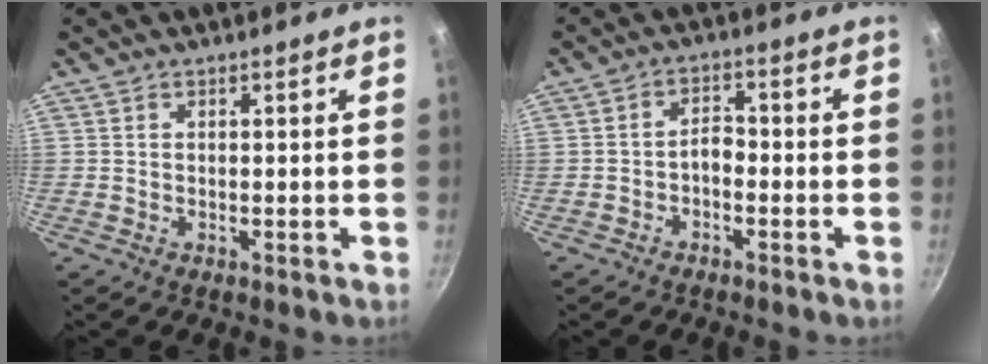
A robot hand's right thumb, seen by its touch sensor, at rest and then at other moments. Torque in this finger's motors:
{"motor_torque": [0.75, 0.50, 0.51, 0.27, -0.01]}